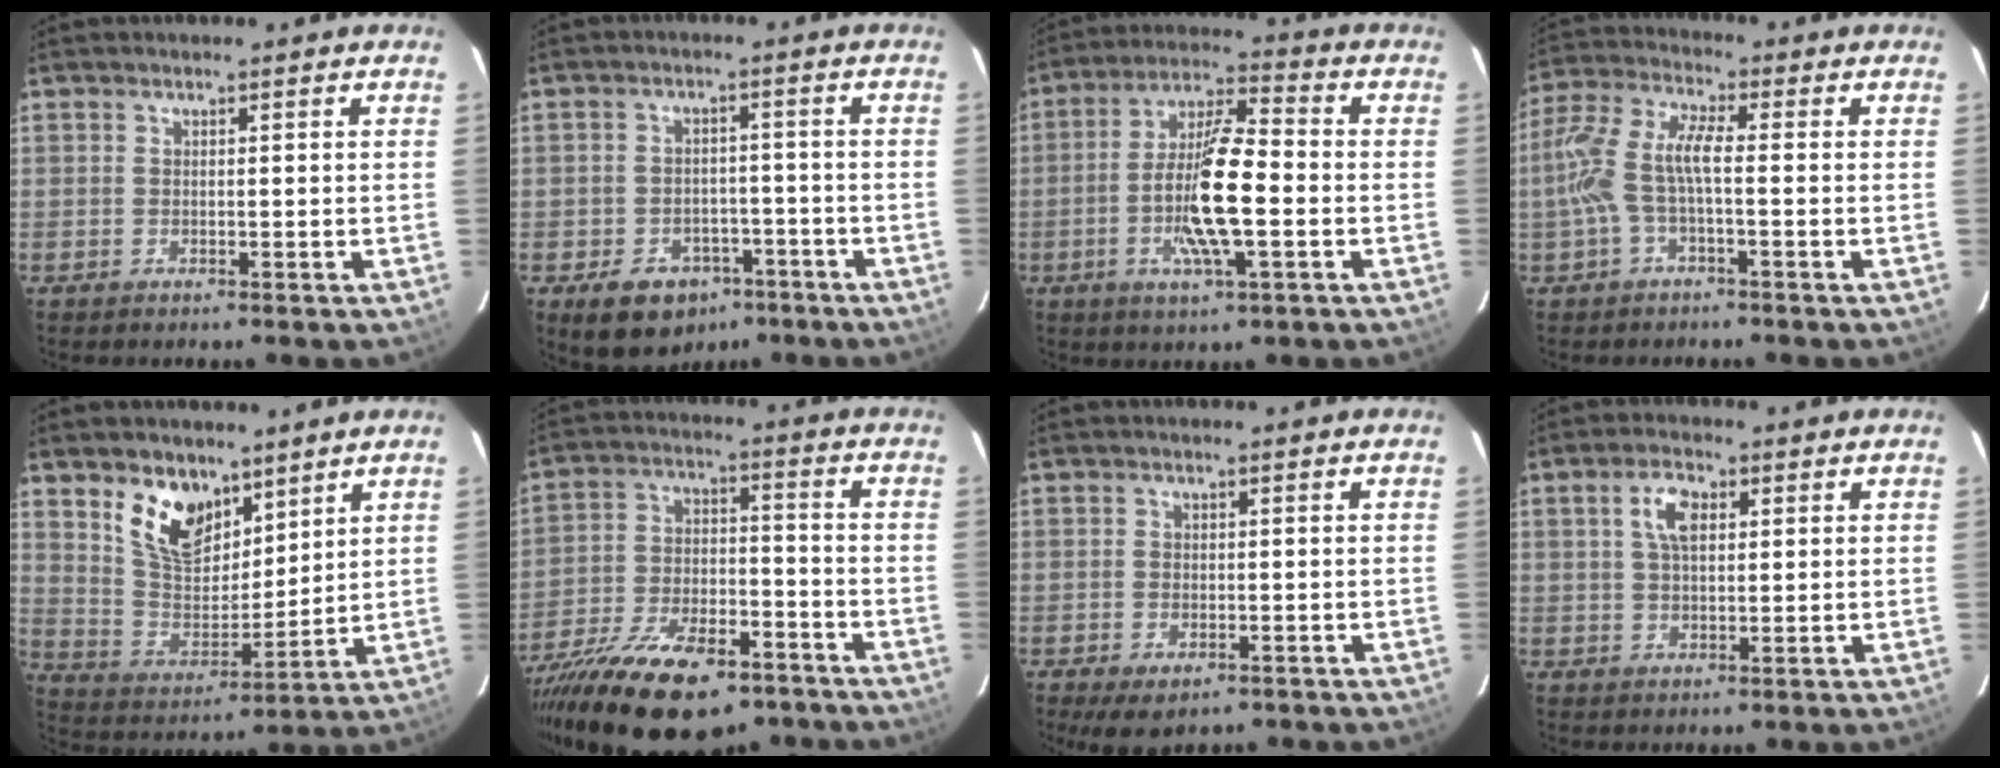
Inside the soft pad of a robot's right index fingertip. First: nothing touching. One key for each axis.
{"total": 9.9, "fx": -5.8, "fy": 7.2, "fz": 3.6, "tx": -0.077, "ty": 0.023, "tz": -0.061}
{"total": 13.3, "fx": -3.1, "fy": 2.7, "fz": 12.7, "tx": -0.246, "ty": -0.001, "tz": -0.063}
{"total": 8.5, "fx": -1.8, "fy": 2.1, "fz": 8.0, "tx": -0.183, "ty": 0.009, "tz": -0.033}
{"total": 12.1, "fx": 7.7, "fy": 6.8, "fz": 6.3, "tx": -0.122, "ty": 0.000, "tz": 0.154}
{"total": 23.9, "fx": -15.7, "fy": 10.6, "fz": 14.5, "tx": -0.289, "ty": -0.036, "tz": -0.244}
{"total": 5.0, "fx": -2.8, "fy": 2.8, "fz": 3.1, "tx": -0.064, "ty": -0.017, "tz": -0.042}
{"total": 5.0, "fx": 1.6, "fy": 2.6, "fz": 3.9, "tx": -0.073, "ty": 0.012, "tz": 0.029}